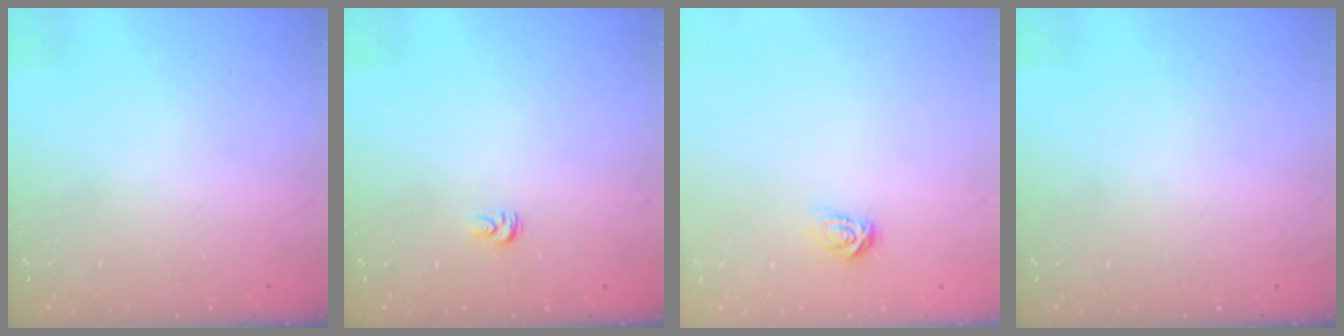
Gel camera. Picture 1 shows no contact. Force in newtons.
{"total": 2.7, "press": 2.7, "slide": 0.2}
{"total": 3.4, "press": 3.4, "slide": 0.4}
{"total": 0.0}